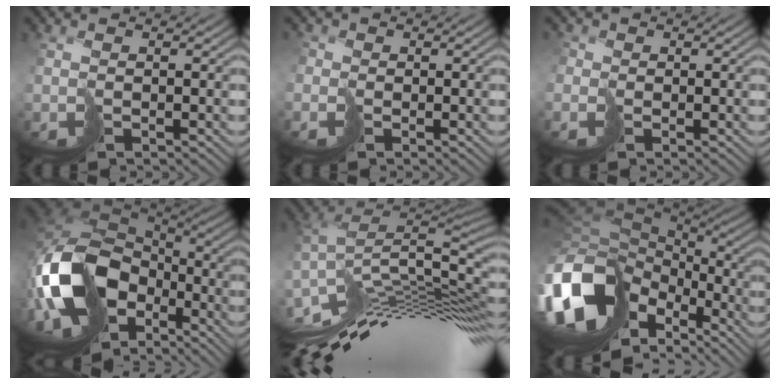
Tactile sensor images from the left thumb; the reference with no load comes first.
{"total": 1.2, "force": [-0.5, 0.9, -0.6], "torque": [0.021, 0.004, -0.019]}
{"total": 1.5, "force": [-0.2, 1.4, -0.5], "torque": [0.014, 0.004, -0.013]}
{"total": 17.7, "force": [-5.4, 12.3, 11.6], "torque": [-0.269, -0.041, -0.070]}
{"total": 15.4, "force": [-5.0, 4.4, 13.9], "torque": [-0.216, 0.007, -0.077]}
{"total": 17.2, "force": [-5.8, 11.9, 11.0], "torque": [-0.289, -0.032, -0.093]}